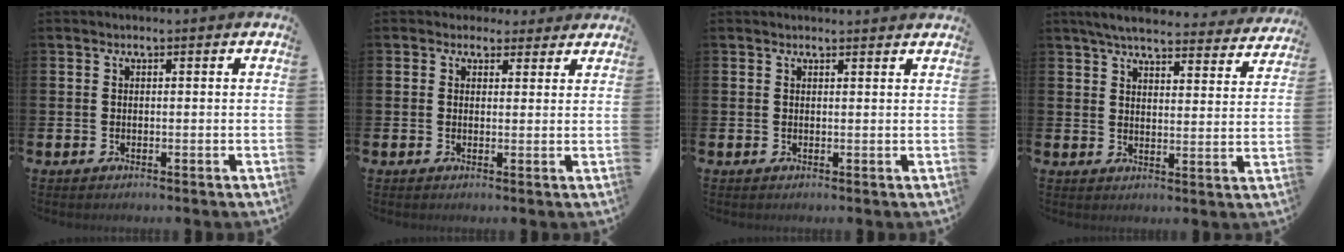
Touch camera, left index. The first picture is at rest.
{"total": 2.7, "force": [2.3, 1.4, -0.2], "torque": [0.003, -0.003, 0.040]}
{"total": 1.0, "force": [1.0, 0.0, 0.1], "torque": [0.005, -0.004, 0.016]}
{"total": 5.7, "force": [5.4, 0.8, 1.7], "torque": [-0.052, -0.031, 0.094]}